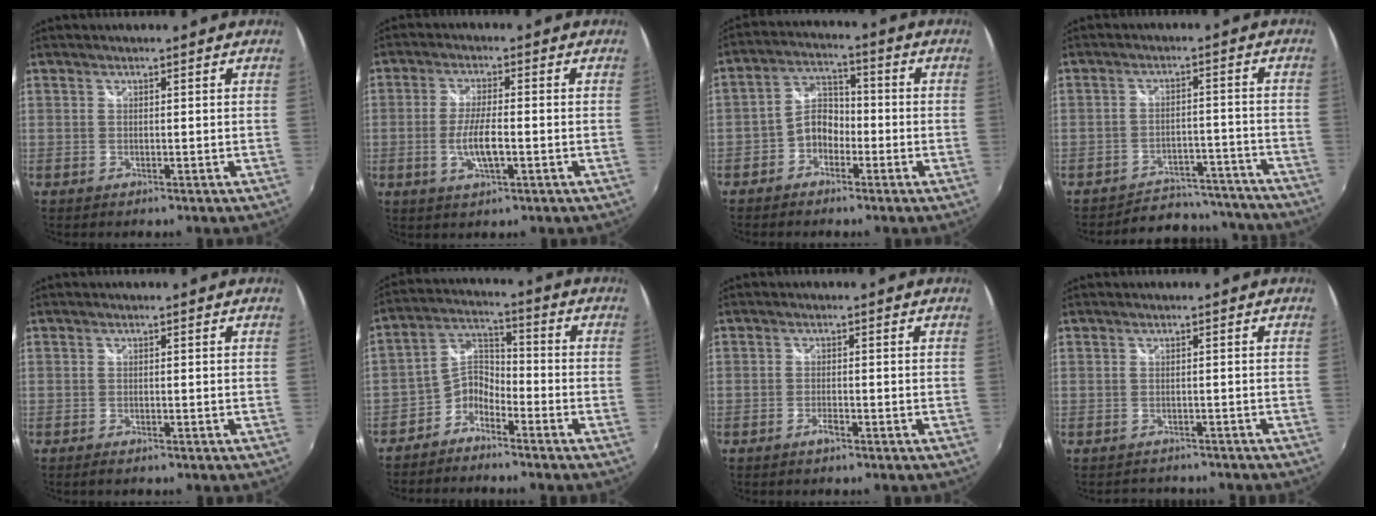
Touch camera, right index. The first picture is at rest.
{"total": 6.3, "force": [-1.6, 1.5, 5.9], "torque": [-0.119, -0.006, -0.030]}
{"total": 5.4, "force": [-2.3, 4.1, 2.8], "torque": [-0.050, 0.018, -0.041]}
{"total": 15.0, "force": [-13.8, 5.2, 2.3], "torque": [-0.051, 0.040, -0.170]}
{"total": 1.3, "force": [-1.0, 0.4, 0.7], "torque": [-0.013, -0.005, -0.019]}
{"total": 5.8, "force": [-4.1, 3.3, 2.3], "torque": [-0.056, 0.025, -0.091]}
{"total": 1.8, "force": [-1.3, 0.5, 1.2], "torque": [-0.029, -0.001, -0.025]}
{"total": 3.3, "force": [-2.8, 1.7, 0.3], "torque": [-0.006, 0.003, -0.041]}